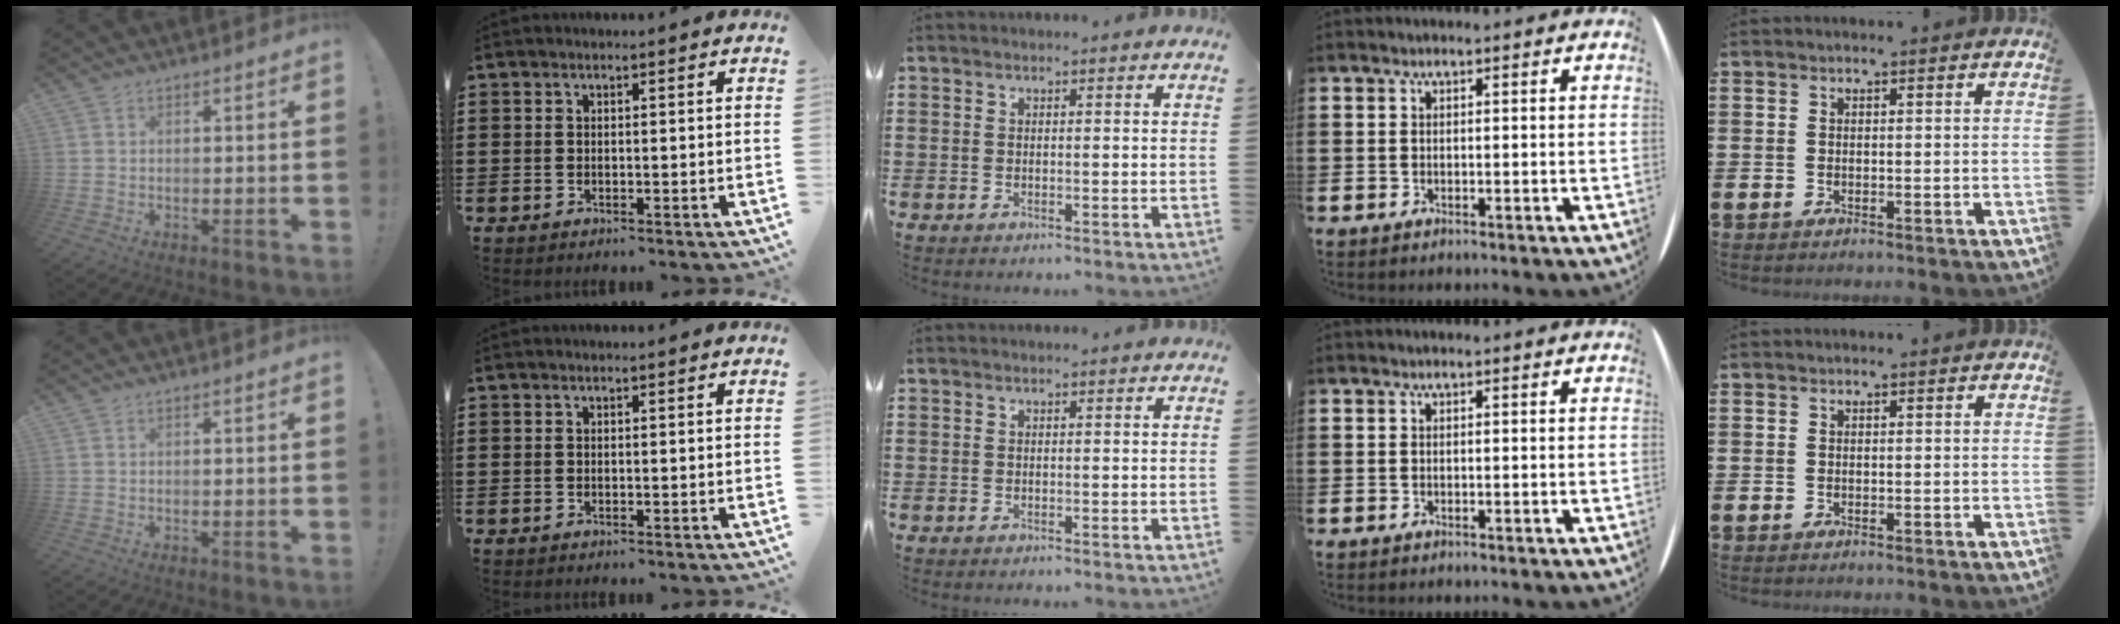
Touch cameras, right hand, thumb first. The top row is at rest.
{}